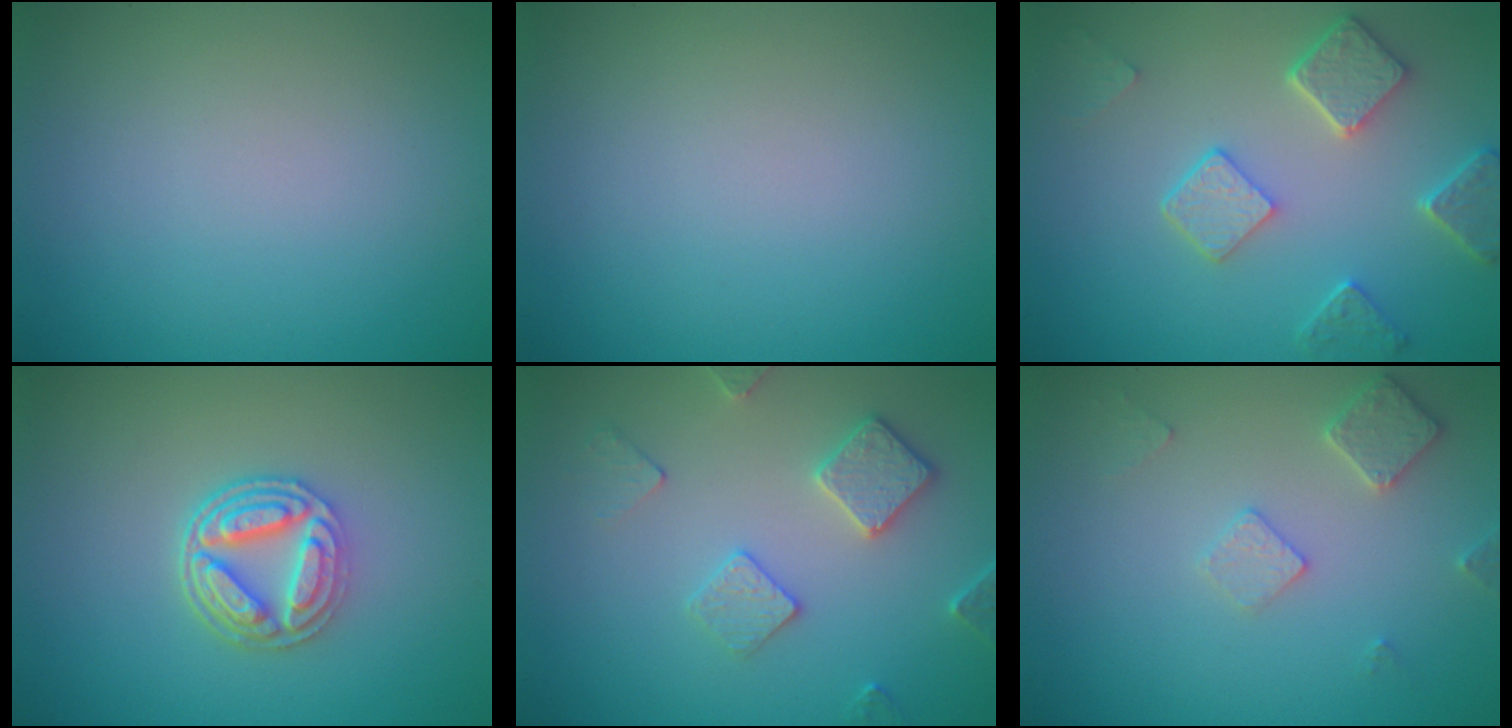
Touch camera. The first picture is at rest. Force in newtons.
{"total": 0.0}
{"total": 4.7, "press": 3.7, "slide": 2.9}
{"total": 4.8, "press": 3.8, "slide": 2.9}
{"total": 3.4, "press": 3.1, "slide": 1.3}
{"total": 2.5, "press": 2.4, "slide": 0.4}